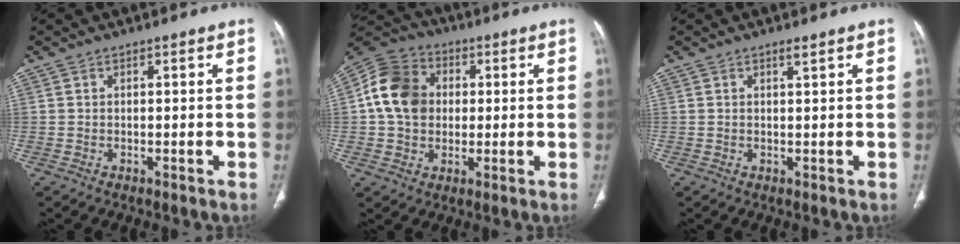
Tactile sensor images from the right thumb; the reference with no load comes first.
{"total": 12.9, "force": [1.1, 10.6, 7.1], "torque": [-0.116, 0.020, 0.010]}
{"total": 1.0, "force": [0.7, 0.0, 0.7], "torque": [-0.012, -0.005, 0.013]}